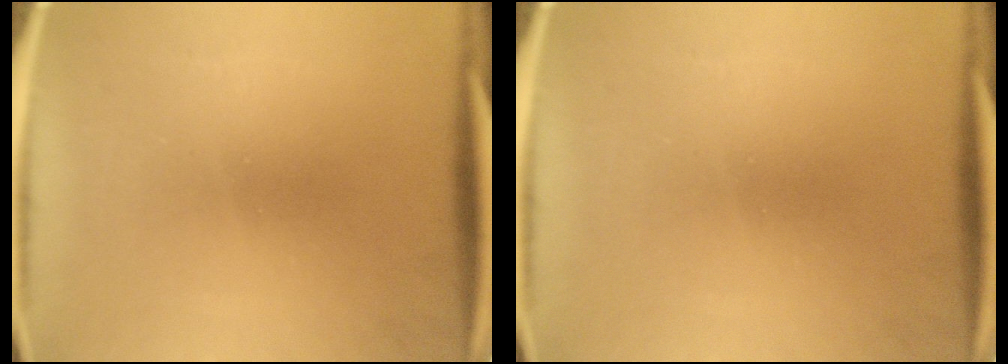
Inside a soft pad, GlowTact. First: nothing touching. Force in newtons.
{"total": 0.0}